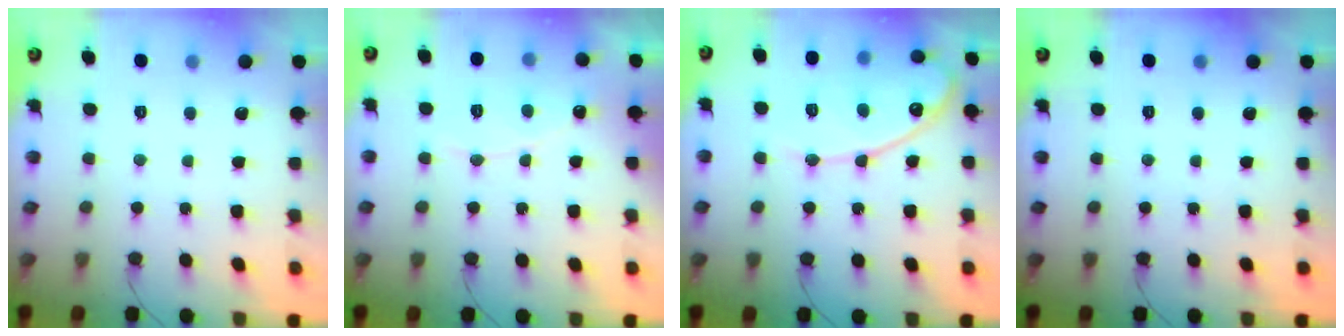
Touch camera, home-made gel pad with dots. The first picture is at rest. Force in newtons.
{"total": 6.6, "press": 6.5, "slide": 0.6}
{"total": 14.0, "press": 14.0, "slide": 0.7}
{"total": 0.0}